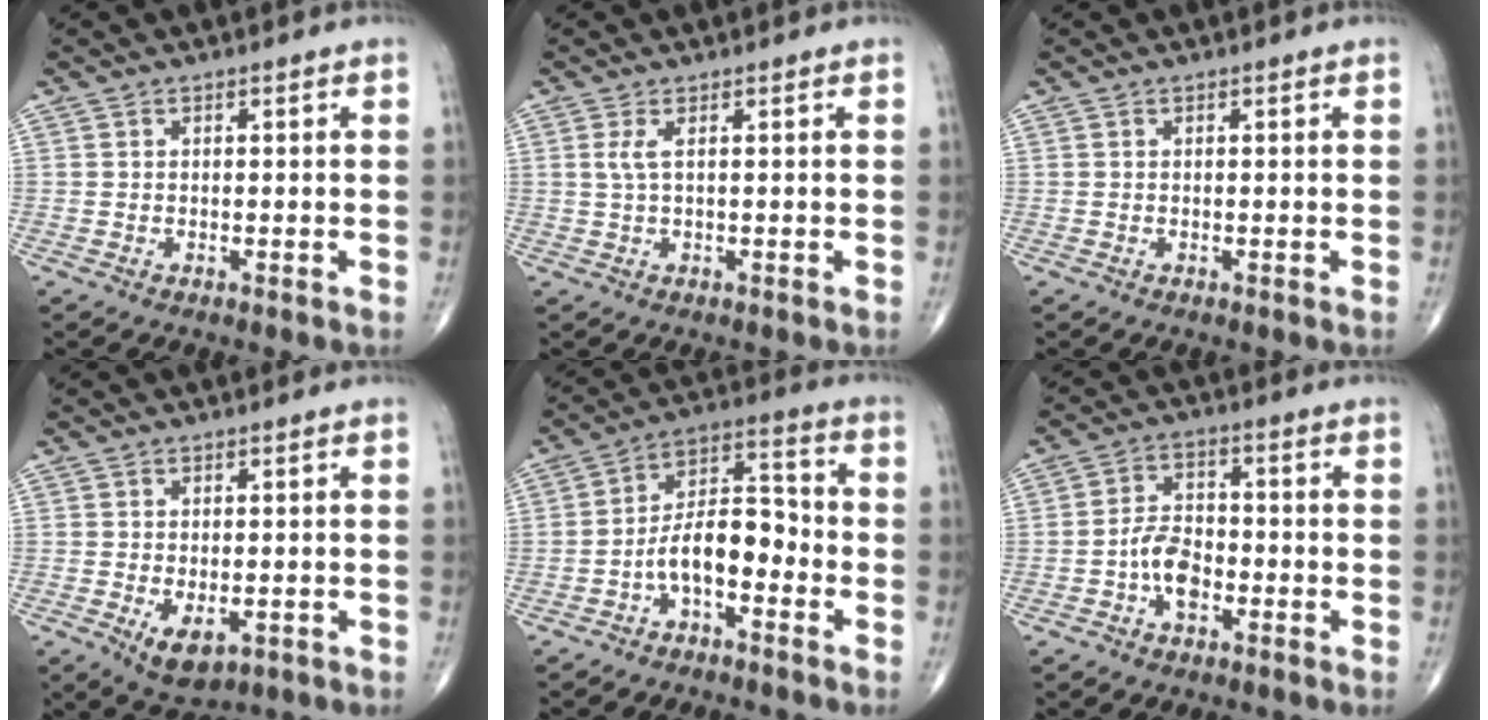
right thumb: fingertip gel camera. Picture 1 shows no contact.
{"total": 1.8, "force": [0.4, 0.3, 1.7], "torque": [-0.050, 0.005, 0.014]}
{"total": 0.0}
{"total": 5.6, "force": [-1.6, 3.0, 4.5], "torque": [-0.068, -0.008, -0.015]}
{"total": 9.8, "force": [-3.5, 4.9, 7.8], "torque": [-0.120, 0.051, -0.070]}
{"total": 6.6, "force": [-2.4, 4.0, 4.7], "torque": [-0.072, 0.024, -0.051]}